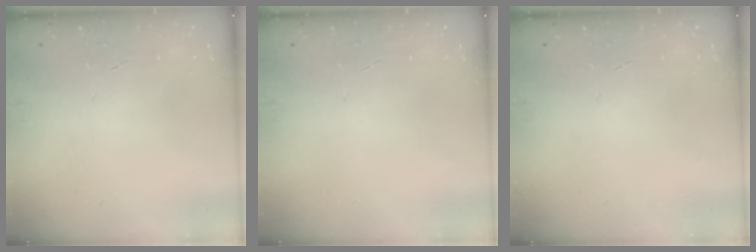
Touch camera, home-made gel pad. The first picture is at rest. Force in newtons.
{"total": 0.0}
{"total": 0.0}